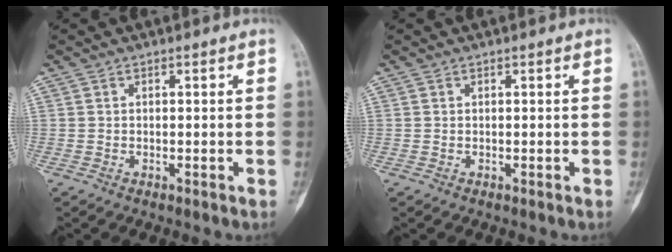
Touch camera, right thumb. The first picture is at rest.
{"total": 0.0}